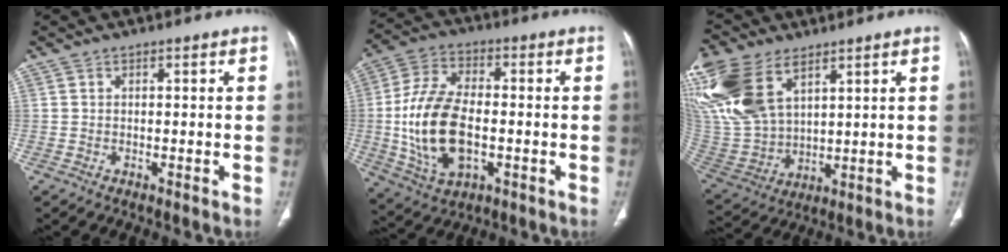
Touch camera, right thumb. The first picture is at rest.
{"total": 17.0, "force": [-2.1, 9.6, 13.9], "torque": [-0.275, 0.011, -0.031]}
{"total": 23.9, "force": [11.5, 14.0, 15.7], "torque": [-0.379, -0.005, 0.240]}